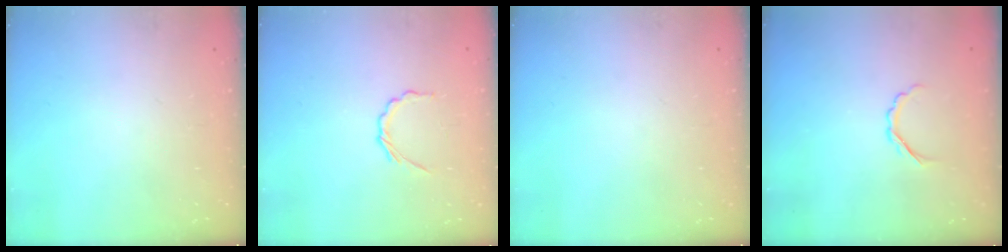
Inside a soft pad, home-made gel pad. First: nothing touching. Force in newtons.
{"total": 2.4, "press": 2.3, "slide": 0.9}
{"total": 0.0}
{"total": 2.7, "press": 2.6, "slide": 0.8}